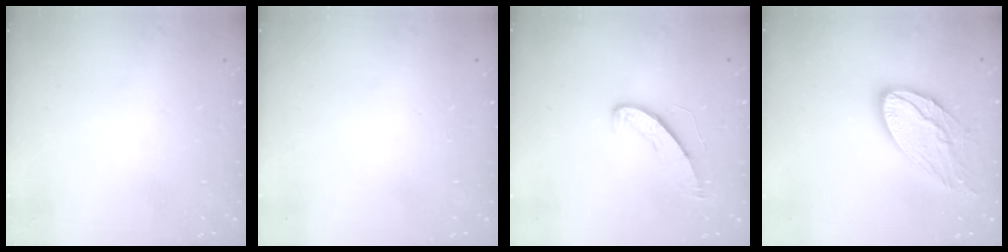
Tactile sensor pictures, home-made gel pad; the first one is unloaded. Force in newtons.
{"total": 0.0}
{"total": 6.8, "press": 6.8, "slide": 0.5}
{"total": 13.4, "press": 13.4, "slide": 1.0}